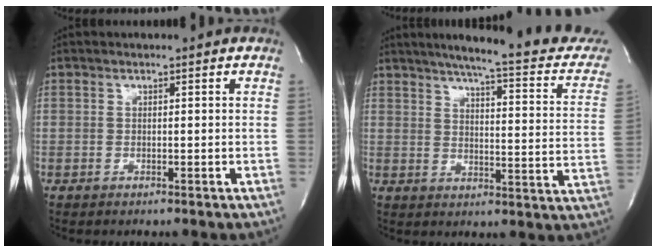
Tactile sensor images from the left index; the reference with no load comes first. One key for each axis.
{"total": 20.9, "fx": 17.9, "fy": 1.8, "fz": 10.6, "tx": -0.141, "ty": -0.037, "tz": 0.212}